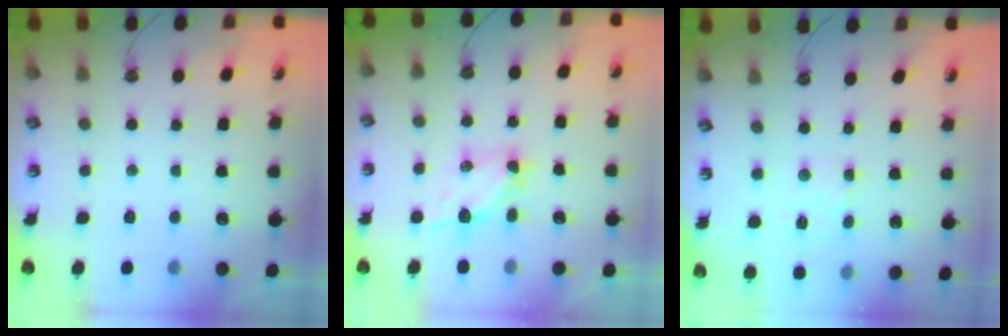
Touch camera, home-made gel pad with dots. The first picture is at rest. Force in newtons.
{"total": 5.8, "press": 5.8, "slide": 0.4}
{"total": 2.9, "press": 2.8, "slide": 0.7}